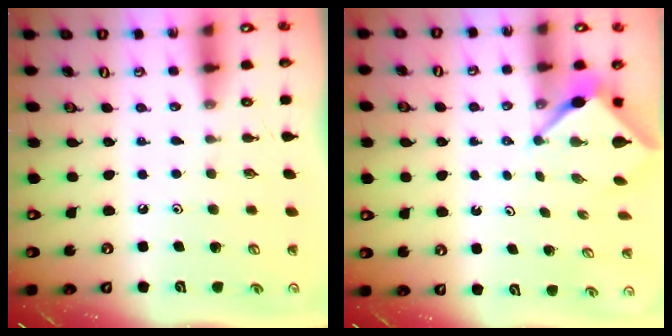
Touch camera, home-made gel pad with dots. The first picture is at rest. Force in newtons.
{"total": 3.0, "press": 3.0, "slide": 0.2}